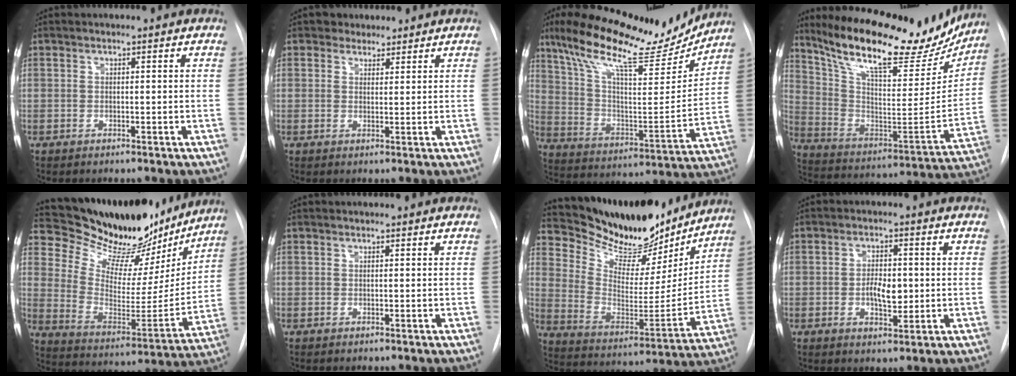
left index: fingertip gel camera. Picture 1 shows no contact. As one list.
[{"total": 2.5, "force": [1.9, 1.6, -0.2], "torque": [0.006, 0.006, 0.024]}, {"total": 21.8, "force": [17.9, 4.8, 11.4], "torque": [-0.198, -0.007, 0.286]}, {"total": 26.3, "force": [21.6, 7.1, 13.1], "torque": [-0.214, -0.017, 0.321]}, {"total": 23.8, "force": [21.3, 6.9, 7.9], "torque": [-0.121, -0.037, 0.312]}, {"total": 0.0}, {"total": 20.6, "force": [18.9, 5.4, 6.2], "torque": [-0.107, -0.033, 0.293]}, {"total": 4.8, "force": [-0.4, 2.4, 4.2], "torque": [-0.069, -0.001, -0.004]}]